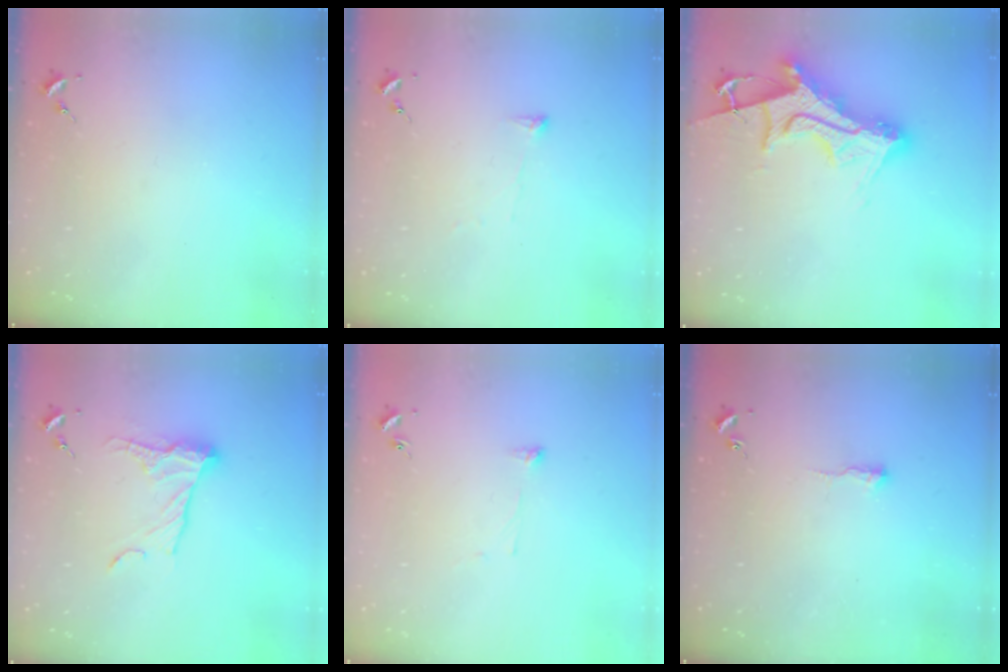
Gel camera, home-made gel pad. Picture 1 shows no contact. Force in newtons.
{"total": 3.4, "press": 3.3, "slide": 0.5}
{"total": 16.6, "press": 16.5, "slide": 1.5}
{"total": 13.1, "press": 13.1, "slide": 0.9}
{"total": 4.5, "press": 4.4, "slide": 0.4}
{"total": 2.9, "press": 2.9, "slide": 0.6}